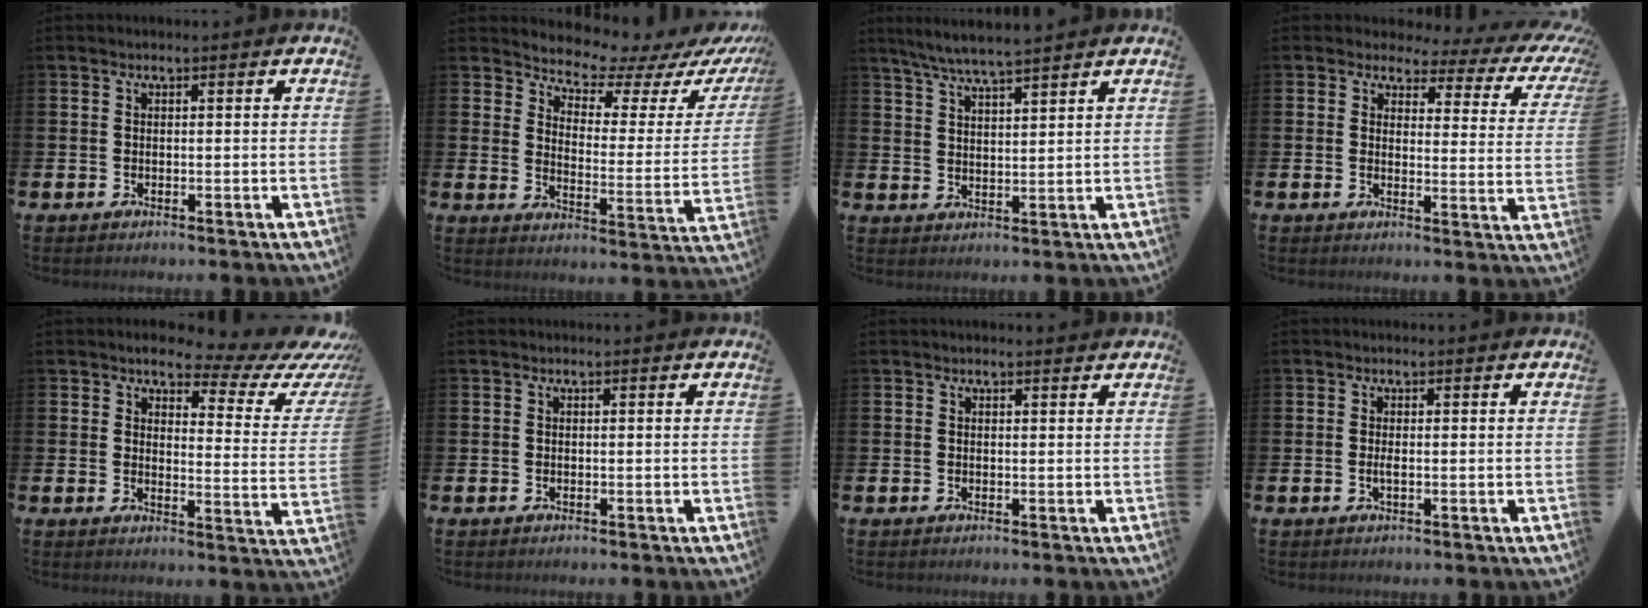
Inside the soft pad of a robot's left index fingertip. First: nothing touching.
{"total": 6.7, "force": [6.5, 1.4, 1.1], "torque": [-0.037, -0.066, 0.107]}
{"total": 5.6, "force": [5.3, 0.0, 1.9], "torque": [-0.057, -0.018, 0.095]}
{"total": 2.7, "force": [1.6, 1.9, 1.1], "torque": [-0.025, -0.023, 0.014]}
{"total": 4.9, "force": [3.6, 1.9, 2.7], "torque": [-0.043, -0.031, 0.046]}
{"total": 0.0}
{"total": 0.7, "force": [0.6, 0.0, 0.3], "torque": [0.004, -0.003, 0.009]}
{"total": 0.7, "force": [0.0, 0.1, 0.7], "torque": [-0.009, -0.003, -0.002]}